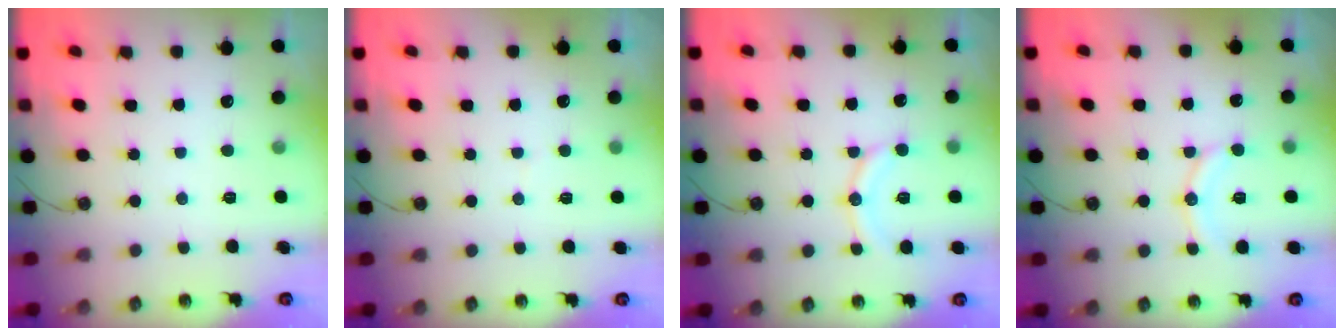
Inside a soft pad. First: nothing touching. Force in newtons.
{"total": 2.7, "press": 2.6, "slide": 0.2}
{"total": 11.0, "press": 10.6, "slide": 3.0}
{"total": 10.0, "press": 9.7, "slide": 2.8}